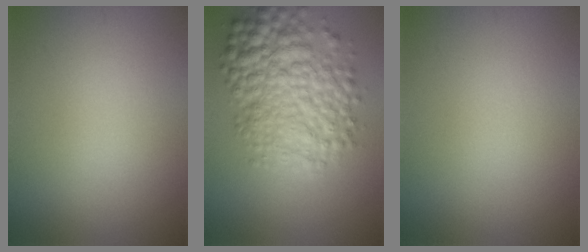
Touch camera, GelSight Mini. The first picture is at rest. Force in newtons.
{"total": 8.1, "press": 8.1, "slide": 0.2}
{"total": 0.0}